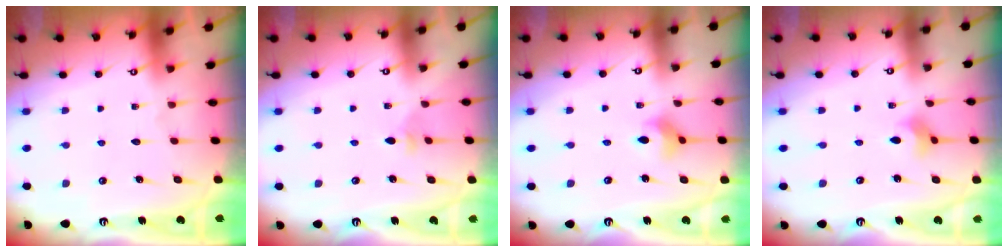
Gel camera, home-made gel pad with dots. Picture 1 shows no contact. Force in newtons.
{"total": 2.5, "press": 2.4, "slide": 0.6}
{"total": 4.0, "press": 3.9, "slide": 0.7}
{"total": 2.8, "press": 2.7, "slide": 0.4}